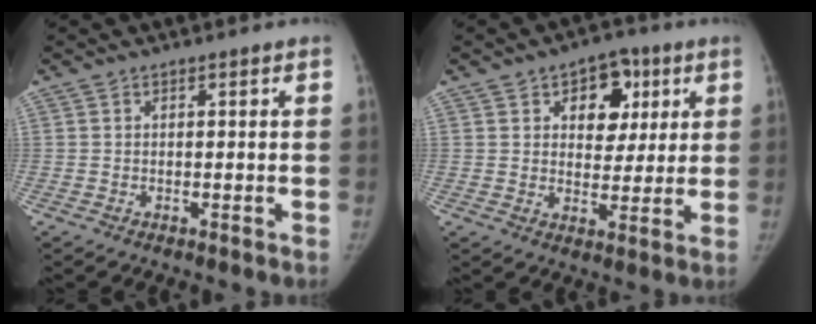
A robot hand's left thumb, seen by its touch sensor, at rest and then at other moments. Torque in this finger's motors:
{"motor_torque": [-0.27, 0.36, 0.11, 0.16, 0.02]}